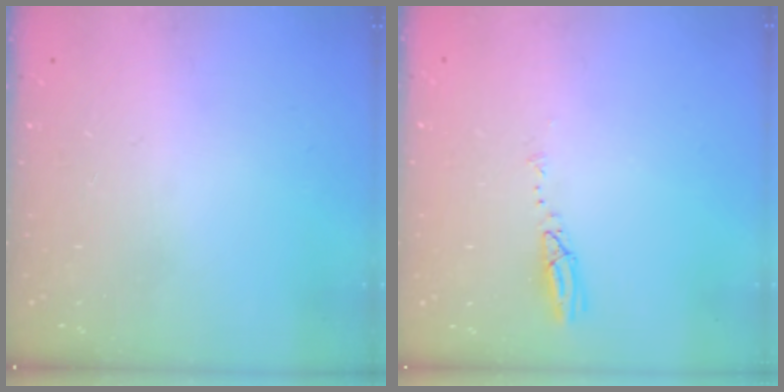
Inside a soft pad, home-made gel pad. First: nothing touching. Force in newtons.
{"total": 3.6, "press": 3.6, "slide": 0.2}